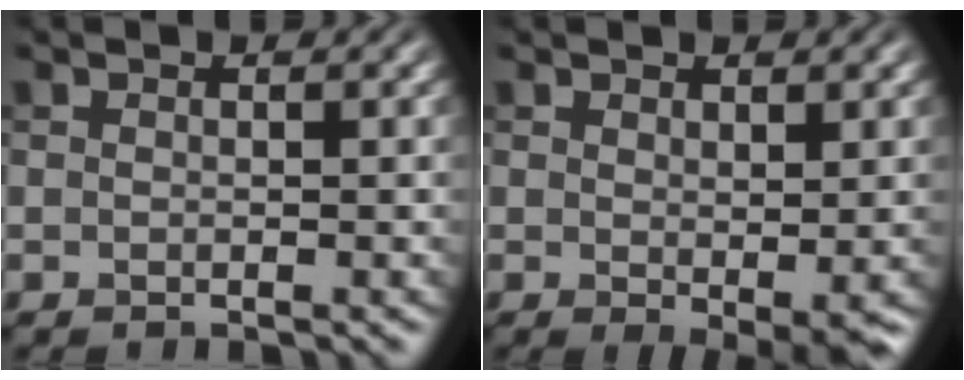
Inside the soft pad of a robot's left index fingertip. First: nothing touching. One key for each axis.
{"total": 2.2, "fx": 0.2, "fy": 0.5, "fz": 2.2, "tx": -0.032, "ty": -0.008, "tz": 0.007}